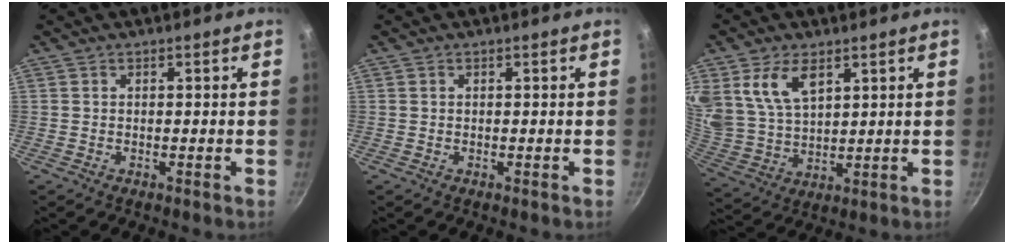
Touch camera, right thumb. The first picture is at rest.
{"total": 0.0}
{"total": 11.0, "force": [5.4, 6.3, 7.1], "torque": [-0.127, -0.031, 0.118]}